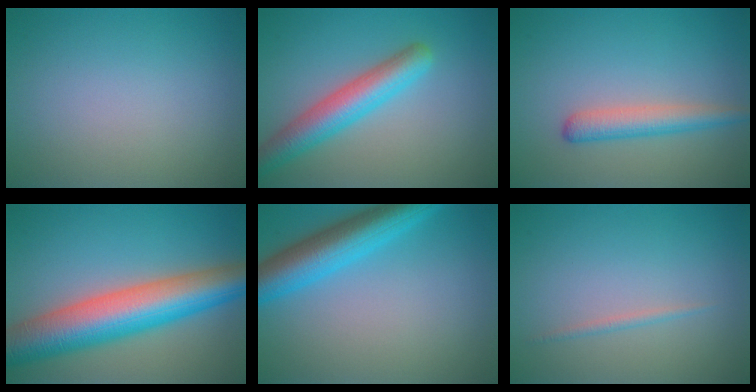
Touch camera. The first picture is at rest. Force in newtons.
{"total": 5.2, "press": 5.2, "slide": 0.1}
{"total": 2.9, "press": 2.9, "slide": 0.1}
{"total": 10.7, "press": 10.7, "slide": 0.3}
{"total": 6.7, "press": 6.7, "slide": 0.4}
{"total": 0.7, "press": 0.7, "slide": 0.1}